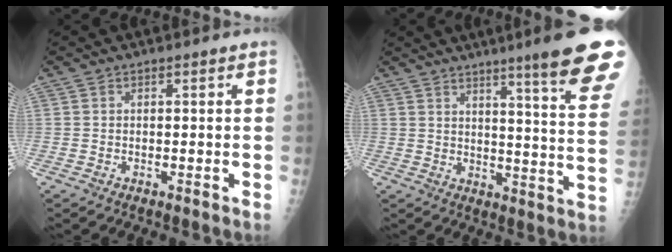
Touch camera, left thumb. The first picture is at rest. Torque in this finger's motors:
{"motor_torque": [2.97, 2.04, 1.87, -0.90, 0.24]}